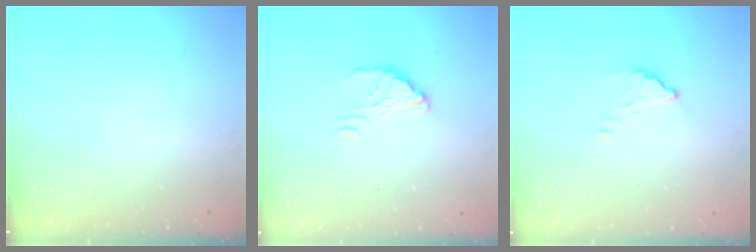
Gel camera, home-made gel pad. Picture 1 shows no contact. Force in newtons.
{"total": 2.6, "press": 2.6, "slide": 0.1}
{"total": 2.3, "press": 2.3, "slide": 0.1}